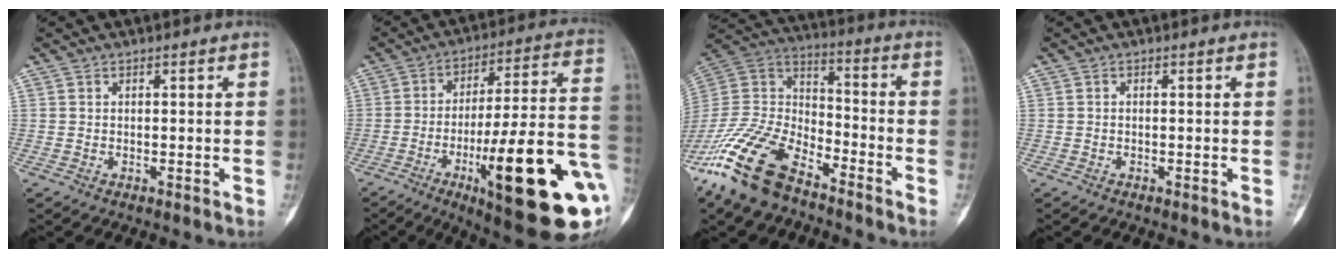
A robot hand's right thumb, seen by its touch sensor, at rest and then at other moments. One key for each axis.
{"total": 29.6, "fx": -9.5, "fy": 6.4, "fz": 27.3, "tx": -0.366, "ty": 0.017, "tz": -0.132}
{"total": 18.8, "fx": -13.0, "fy": 8.6, "fz": 10.6, "tx": -0.207, "ty": 0.064, "tz": -0.248}
{"total": 0.0}